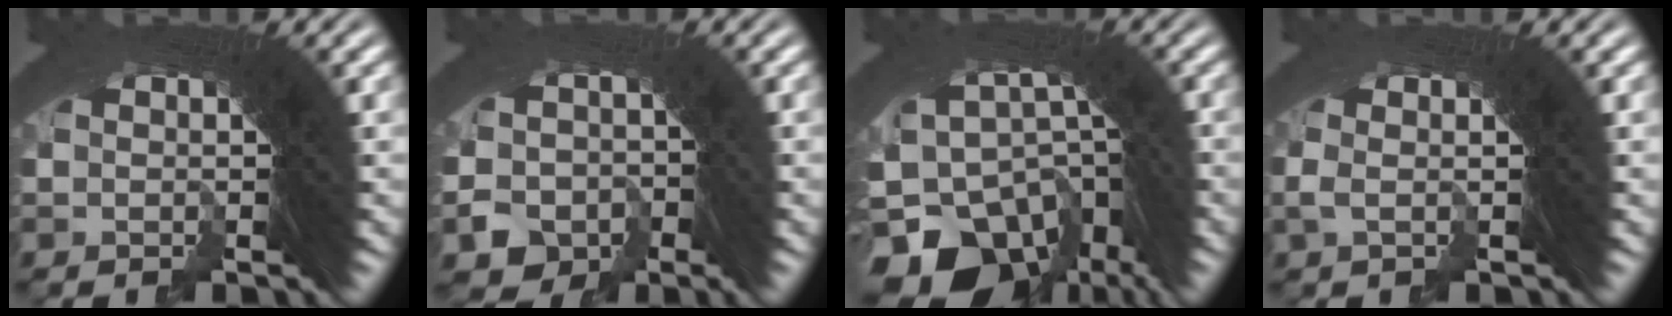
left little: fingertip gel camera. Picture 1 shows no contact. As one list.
[{"total": 9.7, "force": [-3.1, 8.5, 3.4], "torque": [-0.100, -0.050, -0.043]}, {"total": 14.2, "force": [-5.6, 9.2, 9.2], "torque": [-0.209, -0.062, -0.062]}, {"total": 1.7, "force": [0.3, -0.1, 1.7], "torque": [-0.018, 0.011, -0.002]}]